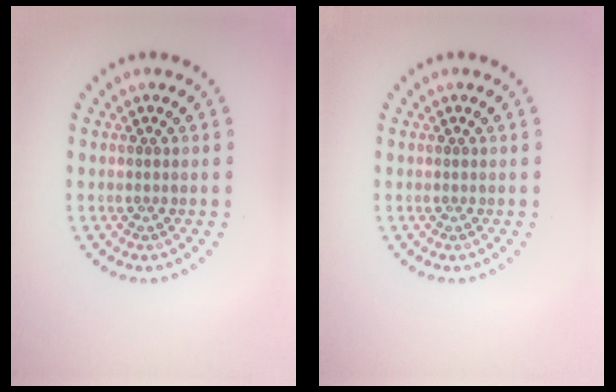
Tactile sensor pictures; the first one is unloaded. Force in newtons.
{"total": 0.0}